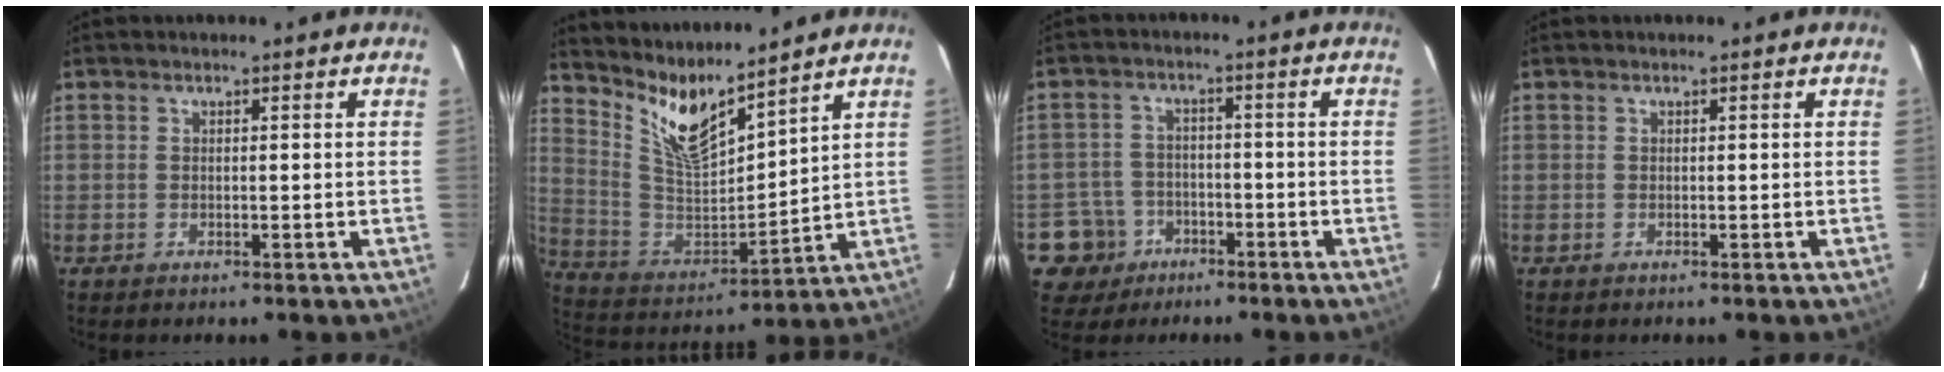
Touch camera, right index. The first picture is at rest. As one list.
[{"total": 11.9, "force": [9.8, 1.8, 6.4], "torque": [-0.129, -0.025, 0.198]}, {"total": 7.1, "force": [-3.4, 6.2, 0.4], "torque": [-0.029, 0.026, -0.054]}, {"total": 0.0}]